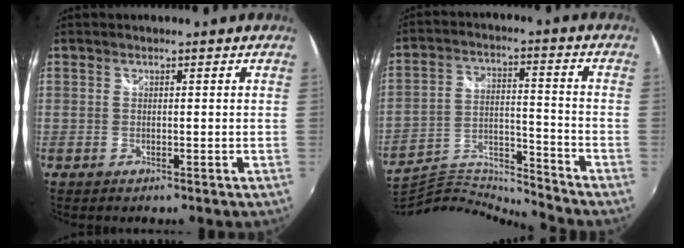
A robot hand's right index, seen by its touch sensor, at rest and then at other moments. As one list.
[{"total": 11.4, "force": [-11.4, 0.0, 0.8], "torque": [-0.028, 0.010, -0.219]}]